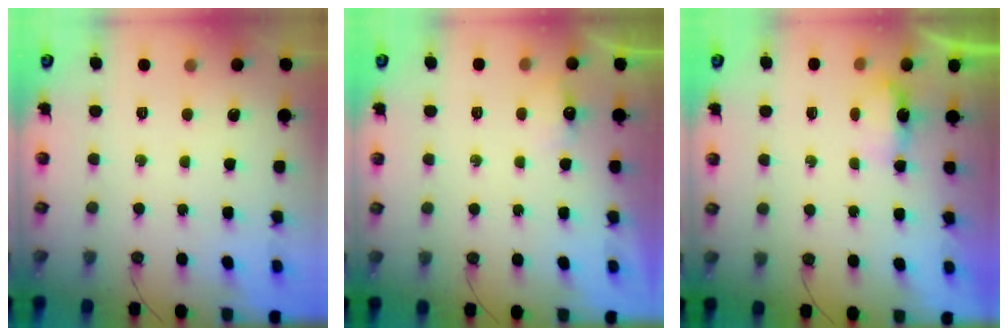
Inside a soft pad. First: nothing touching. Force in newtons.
{"total": 4.2, "press": 4.1, "slide": 0.5}
{"total": 6.0, "press": 3.6, "slide": 4.9}